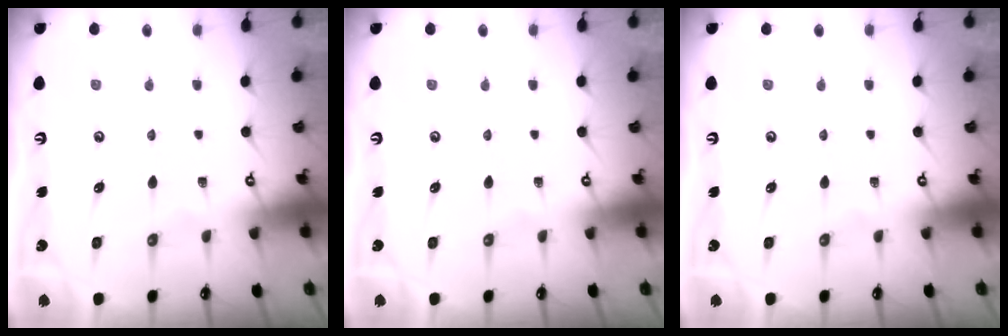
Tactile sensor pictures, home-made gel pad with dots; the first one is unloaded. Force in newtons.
{"total": 0.0}
{"total": 0.0}